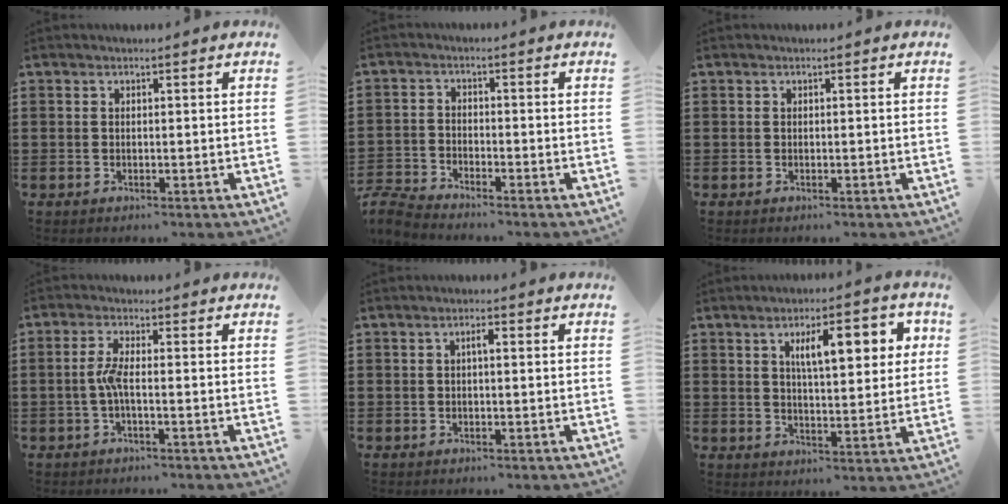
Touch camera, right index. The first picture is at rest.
{"total": 3.7, "force": [-3.7, 0.3, 0.5], "torque": [-0.033, -0.007, -0.083]}
{"total": 0.0}
{"total": 3.6, "force": [-0.9, 0.6, 3.5], "torque": [-0.087, -0.006, -0.025]}
{"total": 1.6, "force": [0.1, 0.4, 1.5], "torque": [-0.029, 0.003, 0.001]}
{"total": 8.7, "force": [3.2, 2.9, 7.5], "torque": [-0.128, 0.002, 0.047]}